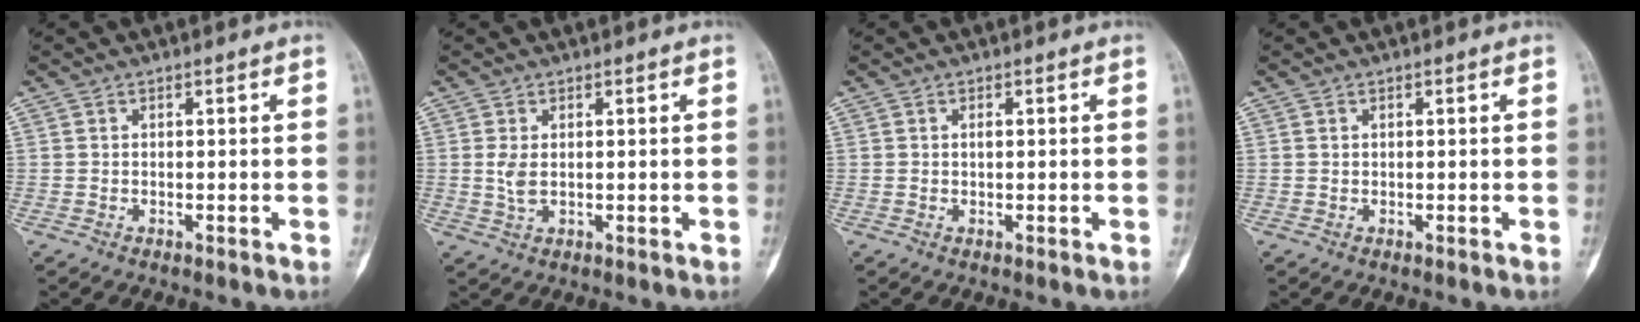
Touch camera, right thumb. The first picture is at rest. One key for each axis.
{"total": 2.6, "fx": 0.4, "fy": 1.3, "fz": 2.2, "tx": -0.050, "ty": -0.002, "tz": 0.012}
{"total": 0.5, "fx": 0.1, "fy": 0.2, "fz": 0.4, "tx": -0.009, "ty": 0.000, "tz": 0.000}
{"total": 0.0}